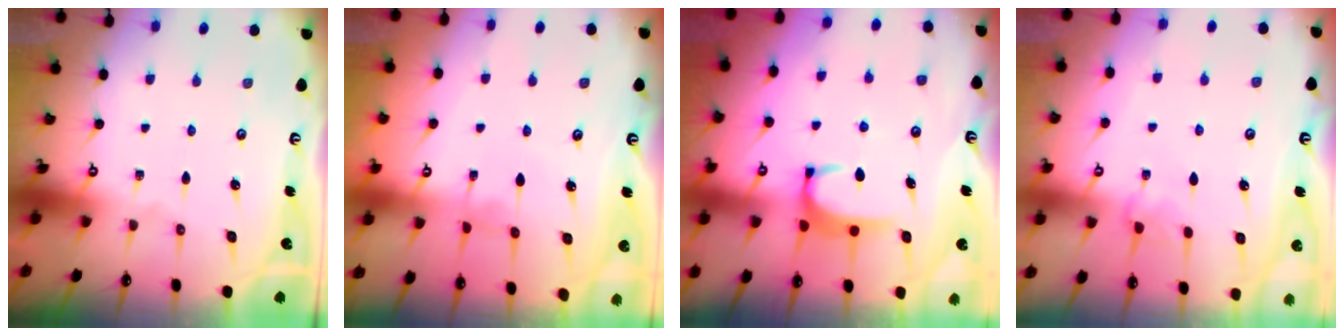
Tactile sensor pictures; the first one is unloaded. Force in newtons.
{"total": 1.9, "press": 1.9, "slide": 0.3}
{"total": 2.7, "press": 2.7, "slide": 0.5}
{"total": 2.5, "press": 2.5, "slide": 0.5}